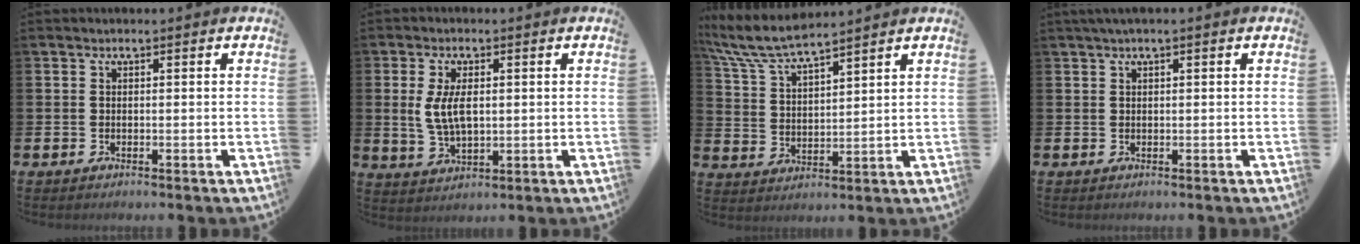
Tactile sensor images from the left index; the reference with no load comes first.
{"total": 5.2, "force": [1.1, 2.6, 4.3], "torque": [-0.075, 0.002, 0.014]}
{"total": 7.0, "force": [6.5, 0.6, 2.4], "torque": [-0.070, -0.031, 0.115]}
{"total": 1.0, "force": [0.6, 0.0, 0.8], "torque": [-0.023, 0.006, 0.013]}